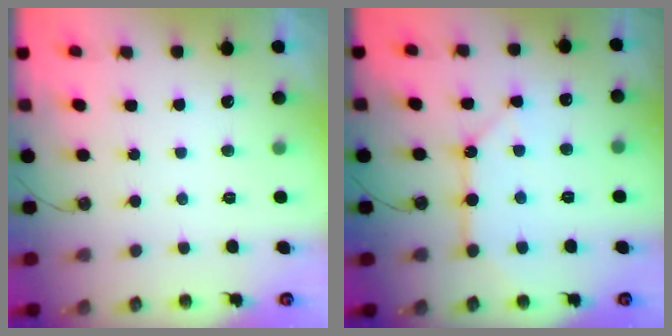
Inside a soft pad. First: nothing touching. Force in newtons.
{"total": 11.3, "press": 11.2, "slide": 1.1}